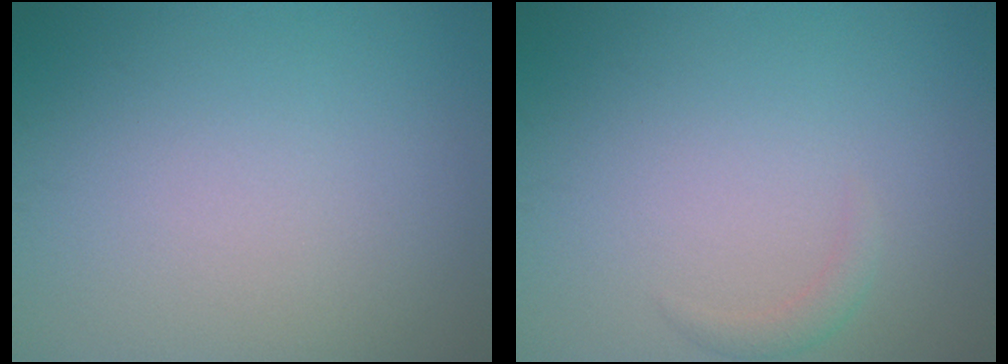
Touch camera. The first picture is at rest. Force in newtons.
{"total": 1.0, "press": 1.0, "slide": 0.0}